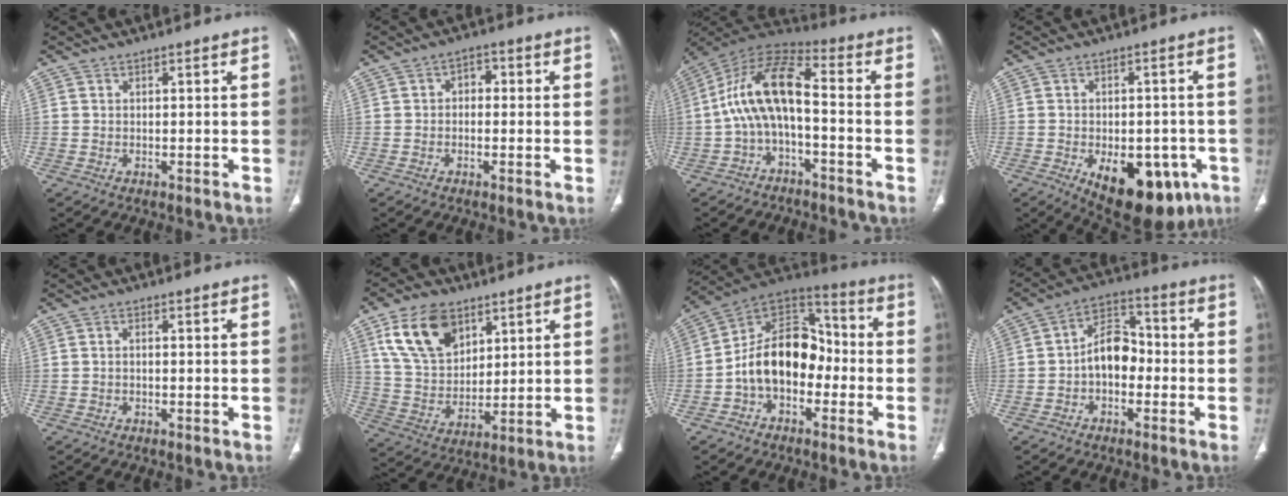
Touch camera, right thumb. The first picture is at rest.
{"total": 3.0, "force": [0.0, 2.2, 2.1], "torque": [-0.015, 0.012, -0.010]}
{"total": 12.6, "force": [-2.5, 5.4, 11.1], "torque": [-0.212, 0.070, -0.054]}
{"total": 17.4, "force": [-7.2, 9.6, 12.7], "torque": [-0.141, 0.011, -0.080]}
{"total": 0.9, "force": [-0.2, 0.6, 0.7], "torque": [-0.012, 0.003, -0.006]}
{"total": 14.7, "force": [7.7, 9.2, 8.5], "torque": [-0.130, -0.027, 0.157]}
{"total": 15.9, "force": [-3.2, 10.8, 11.2], "torque": [-0.162, 0.061, -0.066]}
{"total": 9.0, "force": [-1.6, 6.1, 6.4], "torque": [-0.083, 0.037, -0.042]}